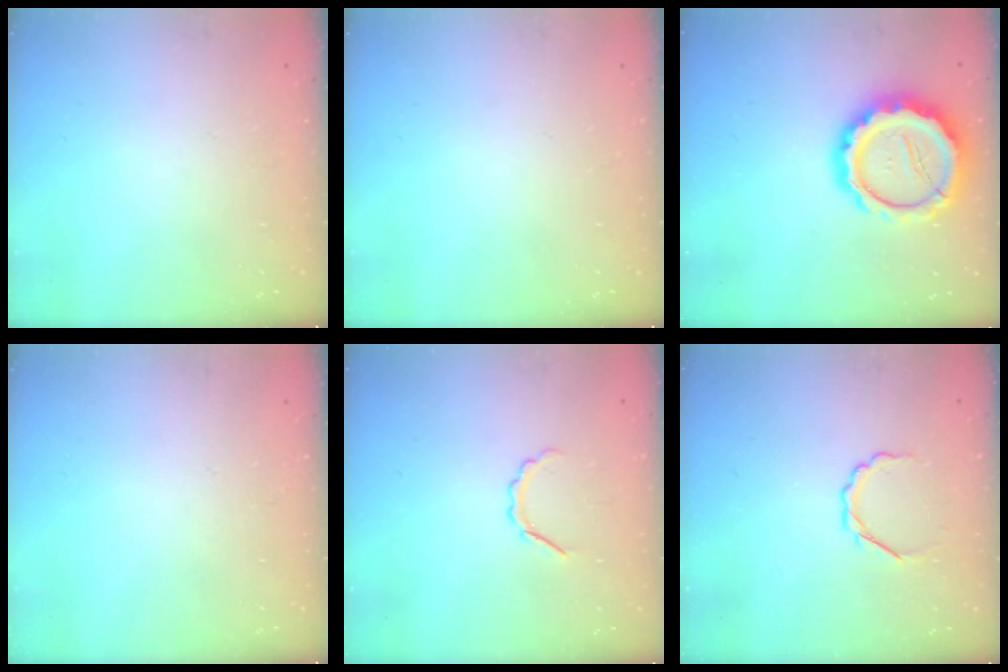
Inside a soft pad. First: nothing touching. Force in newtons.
{"total": 0.0}
{"total": 16.3, "press": 16.0, "slide": 3.0}
{"total": 0.0}
{"total": 3.7, "press": 3.6, "slide": 0.6}
{"total": 3.8, "press": 3.7, "slide": 1.2}